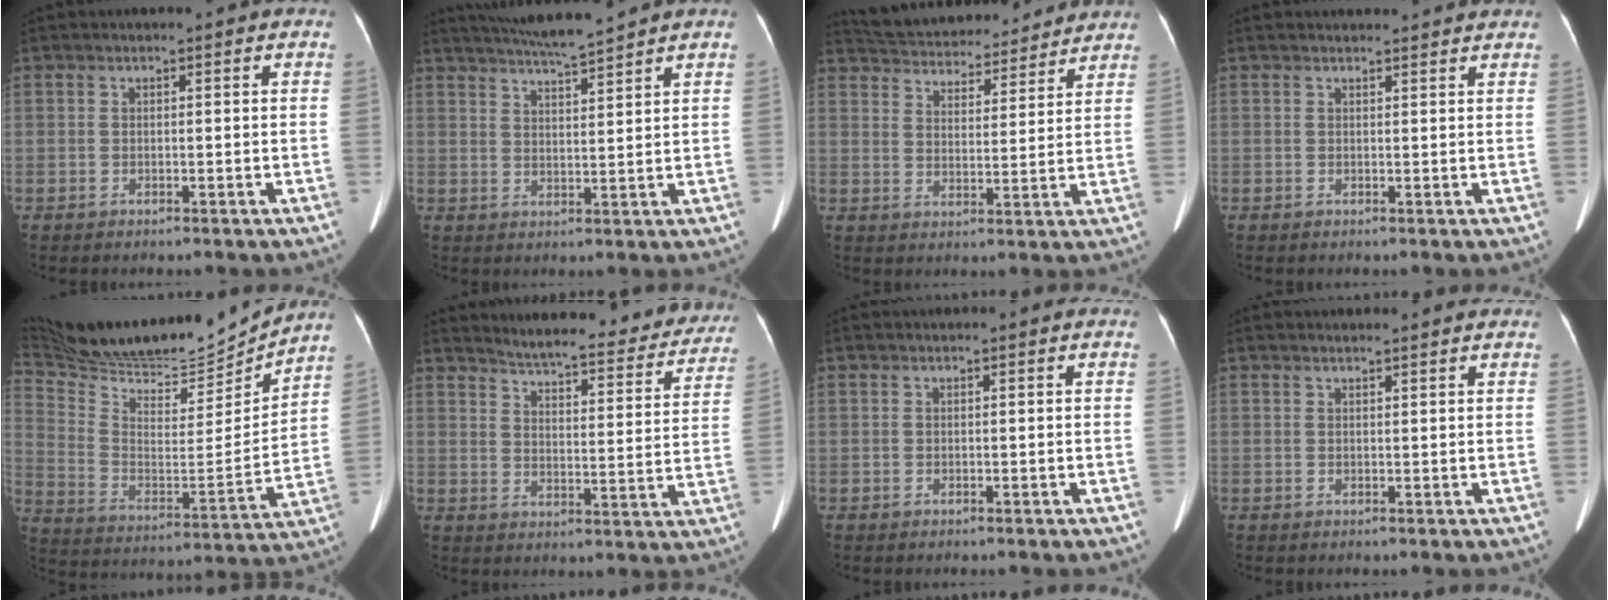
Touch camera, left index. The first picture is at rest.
{"total": 7.8, "force": [7.1, -0.9, 3.0], "torque": [-0.056, 0.005, 0.120]}
{"total": 18.8, "force": [17.5, 4.7, 5.0], "torque": [-0.091, 0.029, 0.249]}
{"total": 4.9, "force": [4.7, 1.1, 0.8], "torque": [-0.005, 0.022, 0.049]}
{"total": 25.4, "force": [23.7, 4.0, 8.2], "torque": [-0.168, -0.032, 0.374]}
{"total": 22.0, "force": [20.4, 4.0, 7.4], "torque": [-0.089, -0.053, 0.243]}
{"total": 0.0}
{"total": 2.5, "force": [2.5, 0.2, 0.6], "torque": [-0.012, 0.013, 0.030]}